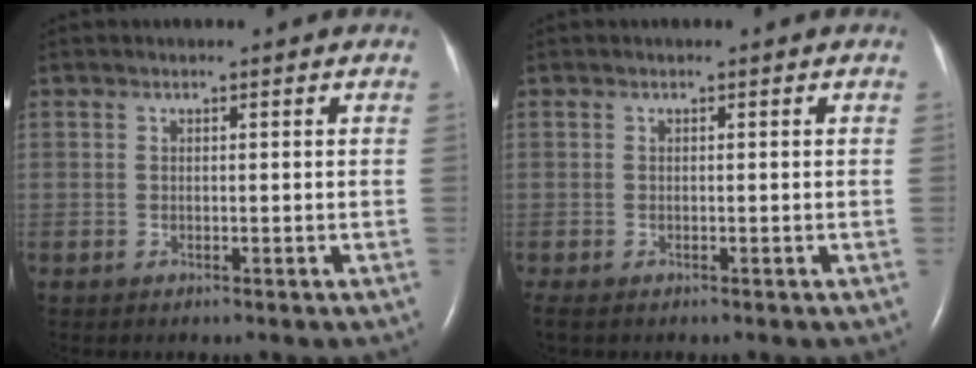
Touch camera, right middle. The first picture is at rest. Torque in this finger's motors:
{"motor_torque": [0.41, -0.40, -0.02, 0.00]}